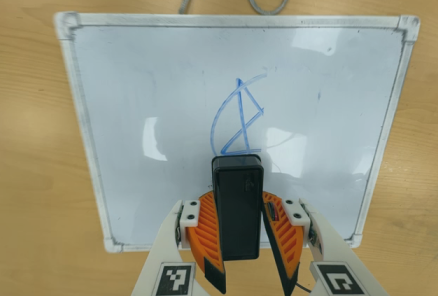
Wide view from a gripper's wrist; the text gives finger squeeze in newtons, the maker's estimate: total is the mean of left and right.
{"total": 7.7, "left": 7.9, "right": 7.5}